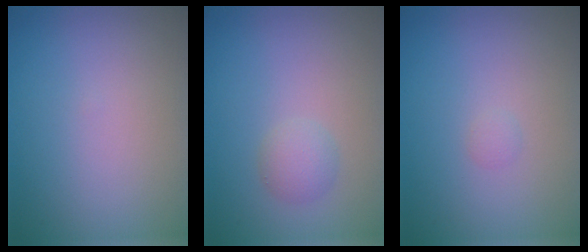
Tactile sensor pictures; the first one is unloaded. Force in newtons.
{"total": 1.7, "press": 1.7, "slide": 0.1}
{"total": 0.5, "press": 0.5, "slide": 0.1}